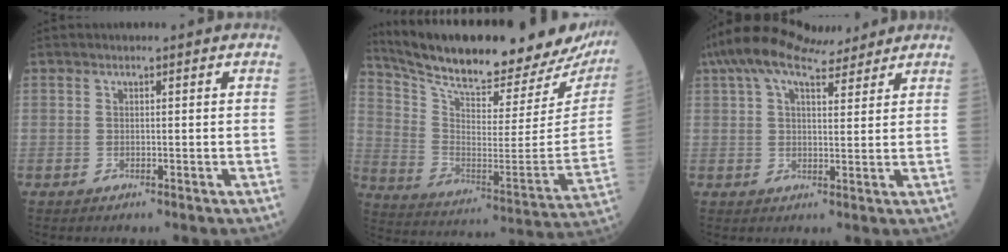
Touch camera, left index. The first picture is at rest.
{"total": 30.1, "force": [26.9, 5.9, 12.2], "torque": [-0.215, -0.072, 0.368]}
{"total": 11.7, "force": [9.4, 3.2, 6.2], "torque": [-0.118, 0.046, 0.155]}